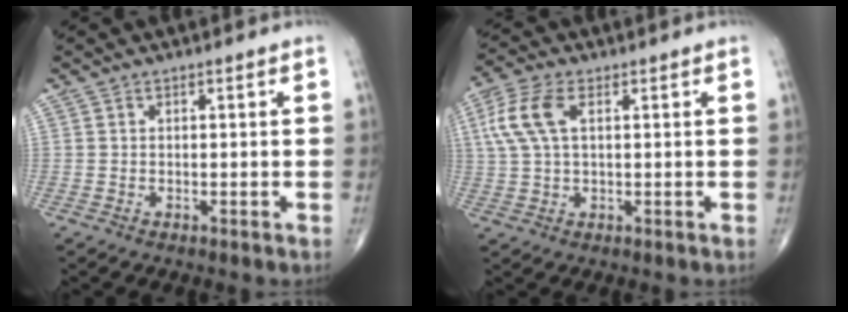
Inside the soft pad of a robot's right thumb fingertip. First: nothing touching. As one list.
[{"total": 8.3, "force": [2.3, 4.2, 6.7], "torque": [-0.167, 0.015, 0.045]}]